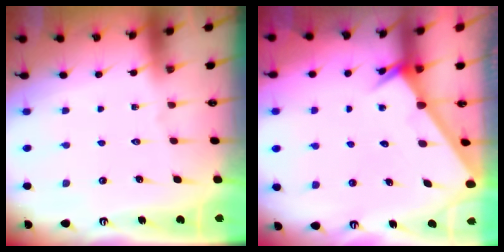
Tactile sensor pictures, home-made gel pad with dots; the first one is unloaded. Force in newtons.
{"total": 2.6, "press": 2.6, "slide": 0.0}